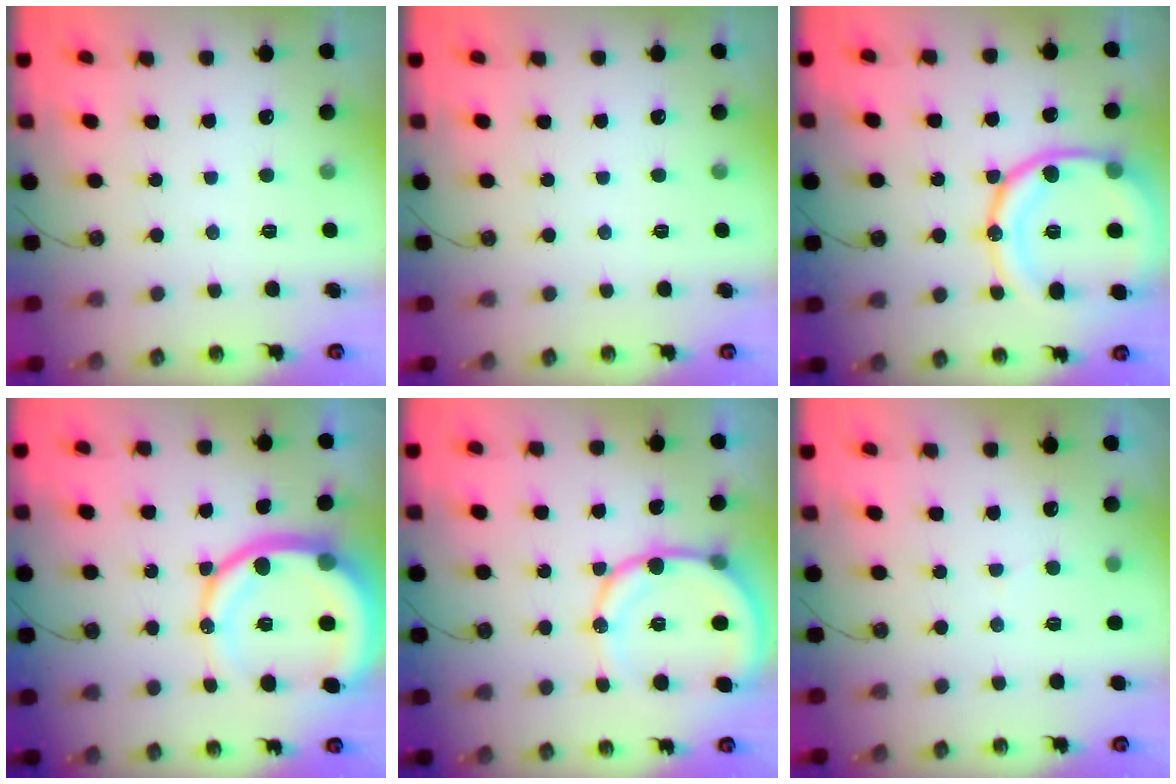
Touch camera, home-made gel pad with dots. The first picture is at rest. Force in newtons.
{"total": 0.0}
{"total": 19.6, "press": 19.5, "slide": 2.0}
{"total": 18.5, "press": 18.4, "slide": 2.4}
{"total": 13.9, "press": 13.6, "slide": 2.8}
{"total": 3.4, "press": 3.1, "slide": 1.3}